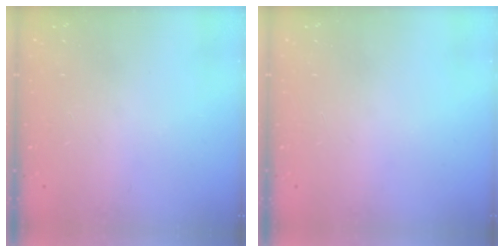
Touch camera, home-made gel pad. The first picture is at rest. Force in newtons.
{"total": 0.0}